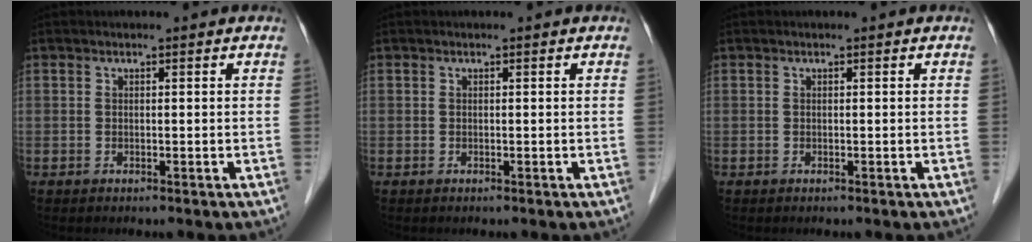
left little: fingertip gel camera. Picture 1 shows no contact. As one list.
[{"total": 0.0}, {"total": 0.0}]